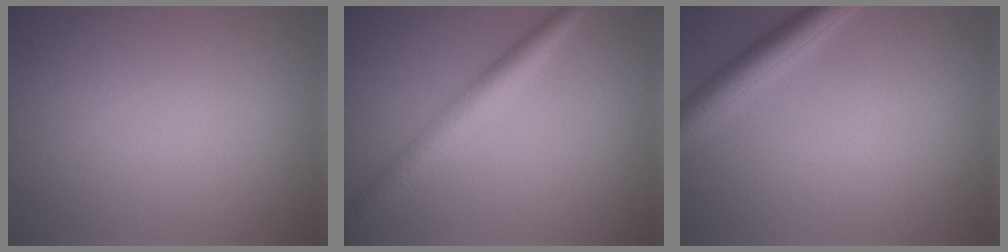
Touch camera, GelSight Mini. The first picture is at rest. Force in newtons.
{"total": 4.1, "press": 4.1, "slide": 0.1}
{"total": 3.6, "press": 3.5, "slide": 0.2}